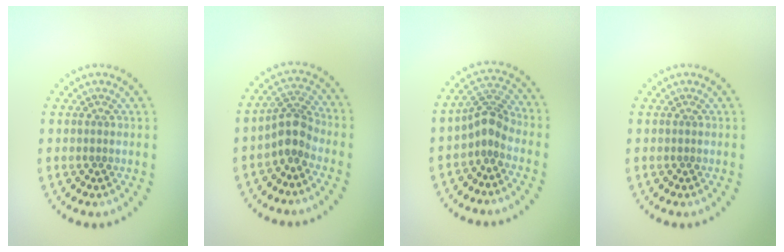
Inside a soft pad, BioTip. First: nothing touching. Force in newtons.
{"total": 2.9, "press": 2.4, "slide": 1.7}
{"total": 2.6, "press": 1.9, "slide": 1.7}
{"total": 0.0}